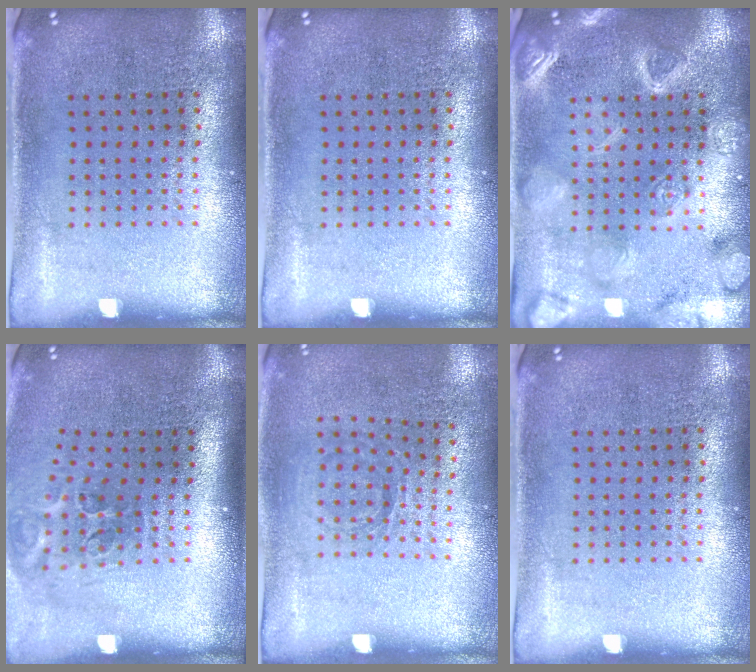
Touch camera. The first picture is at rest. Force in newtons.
{"total": 0.0}
{"total": 3.0, "press": 3.0, "slide": 0.2}
{"total": 2.0, "press": 1.2, "slide": 1.6}
{"total": 0.9, "press": 0.8, "slide": 0.4}
{"total": 0.0}